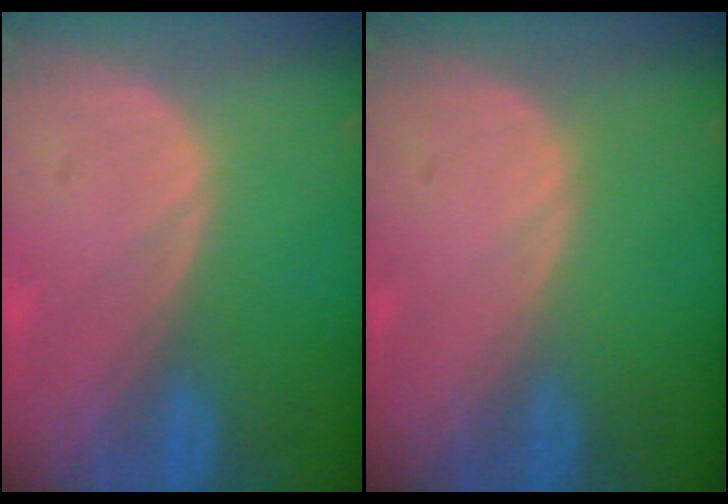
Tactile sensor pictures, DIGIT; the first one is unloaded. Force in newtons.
{"total": 0.0}